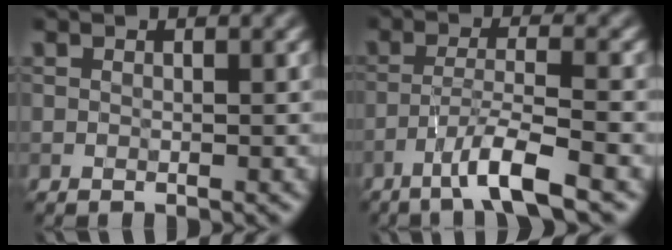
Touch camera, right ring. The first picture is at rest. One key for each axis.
{"total": 4.5, "fx": -2.7, "fy": 0.3, "fz": 3.6, "tx": -0.059, "ty": 0.008, "tz": -0.060}